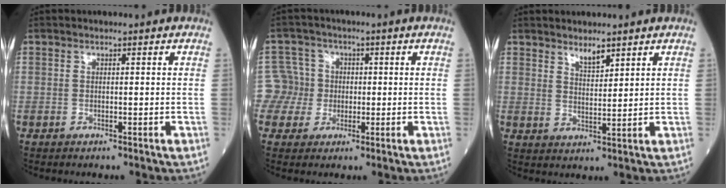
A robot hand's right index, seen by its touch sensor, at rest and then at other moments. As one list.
[{"total": 5.1, "force": [-0.6, 5.1, -0.4], "torque": [0.015, 0.020, -0.012]}, {"total": 2.8, "force": [2.4, 0.5, 1.5], "torque": [-0.029, -0.008, 0.047]}]